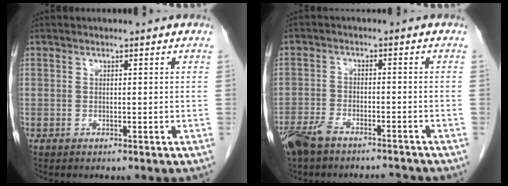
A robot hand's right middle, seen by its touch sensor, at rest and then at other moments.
{"total": 8.0, "force": [-6.9, 2.3, 3.4], "torque": [-0.068, -0.005, -0.119]}